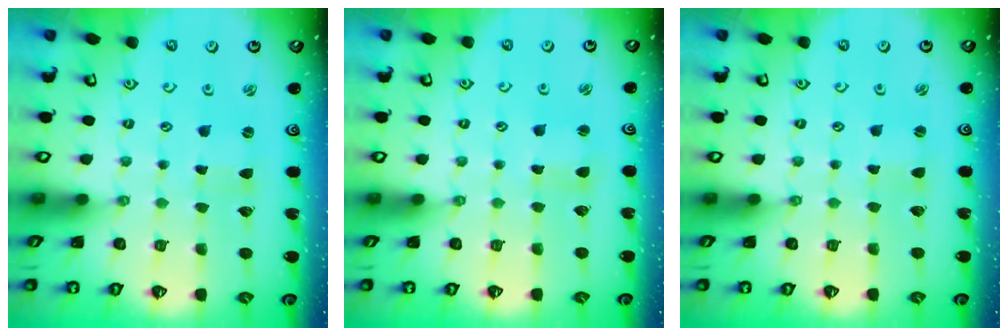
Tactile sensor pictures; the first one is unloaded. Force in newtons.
{"total": 1.2, "press": 1.1, "slide": 0.3}
{"total": 0.9, "press": 0.9, "slide": 0.2}